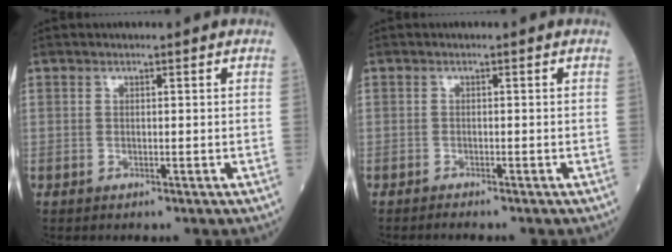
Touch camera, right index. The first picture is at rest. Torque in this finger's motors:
{"motor_torque": [0.02, 0.01, 0.07, 0.00]}